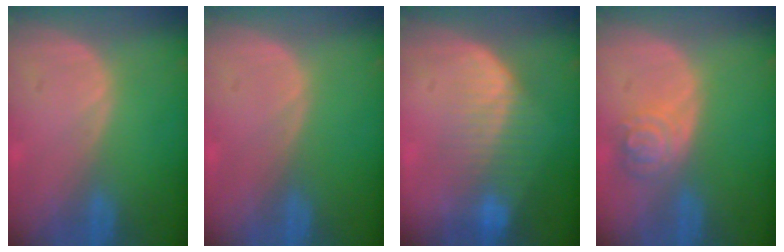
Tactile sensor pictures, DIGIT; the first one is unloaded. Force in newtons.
{"total": 0.0}
{"total": 8.1, "press": 7.0, "slide": 4.0}
{"total": 5.0, "press": 4.4, "slide": 2.3}